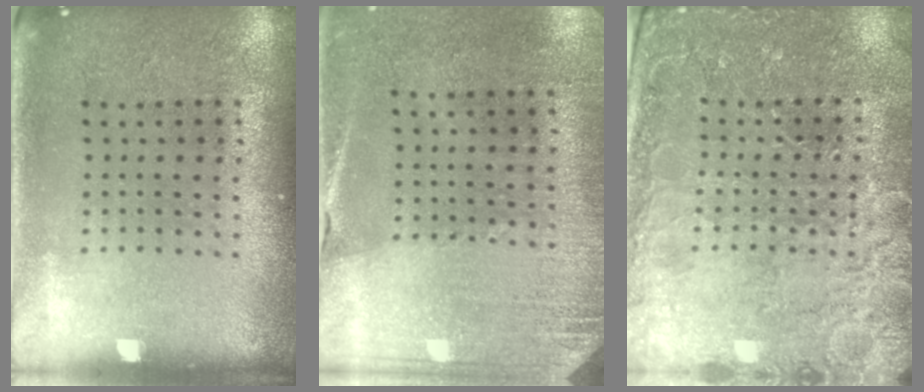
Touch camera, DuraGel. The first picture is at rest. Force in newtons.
{"total": 2.6, "press": 2.4, "slide": 1.1}
{"total": 3.0, "press": 3.0, "slide": 0.5}